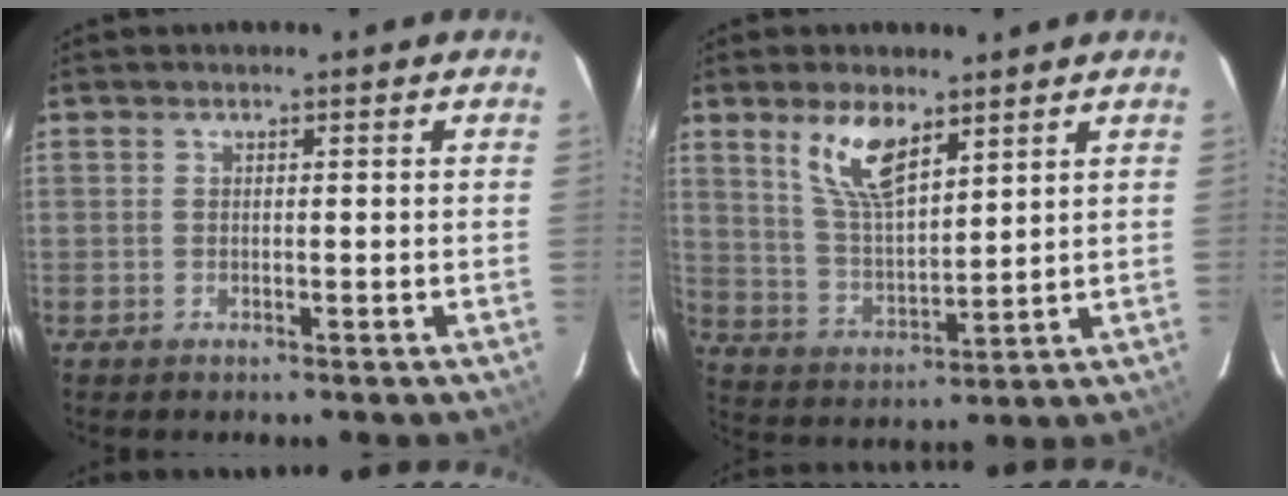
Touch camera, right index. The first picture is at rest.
{"total": 9.7, "force": [6.0, 3.7, 6.7], "torque": [-0.127, 0.003, 0.125]}